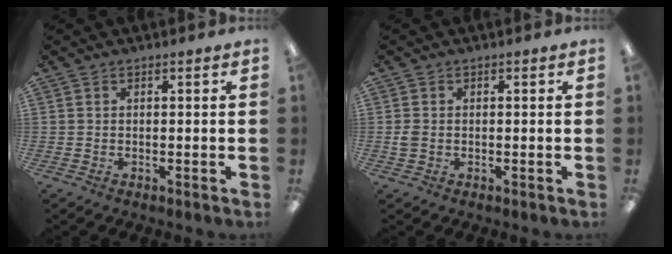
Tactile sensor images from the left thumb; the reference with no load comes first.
{"total": 1.9, "force": [-0.2, 1.5, 1.1], "torque": [-0.020, 0.004, -0.004]}